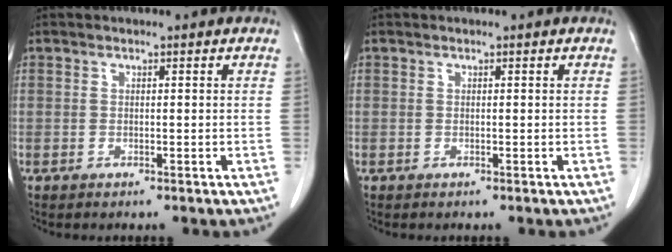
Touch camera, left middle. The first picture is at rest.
{"total": 0.0}